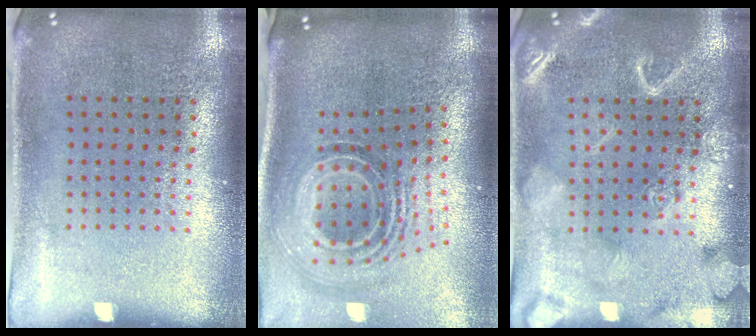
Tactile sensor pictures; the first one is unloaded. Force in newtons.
{"total": 2.1, "press": 1.5, "slide": 1.5}
{"total": 4.0, "press": 4.0, "slide": 0.5}